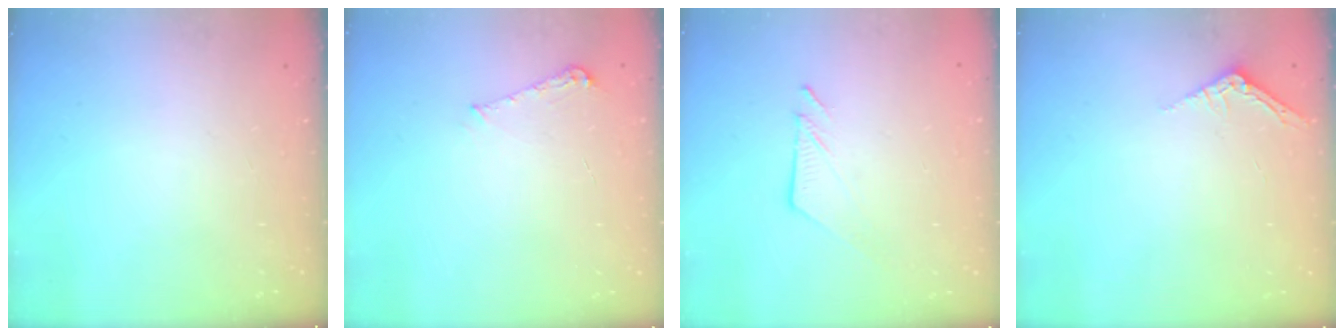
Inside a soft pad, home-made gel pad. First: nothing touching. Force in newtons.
{"total": 5.3, "press": 5.2, "slide": 0.5}
{"total": 7.0, "press": 7.0, "slide": 0.1}
{"total": 2.5, "press": 2.5, "slide": 0.2}